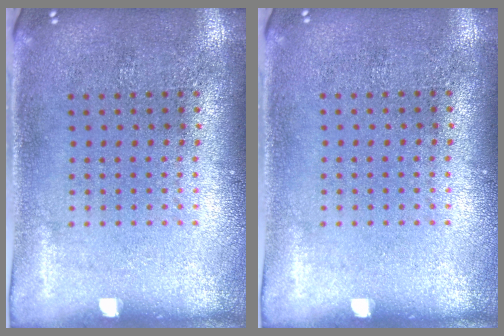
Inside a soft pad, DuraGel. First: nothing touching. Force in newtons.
{"total": 0.0}